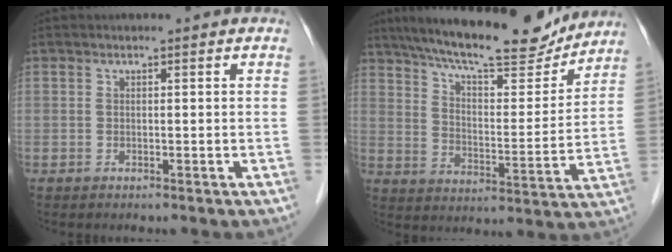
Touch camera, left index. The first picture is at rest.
{"total": 20.0, "force": [17.2, 4.0, 9.4], "torque": [-0.153, 0.004, 0.255]}